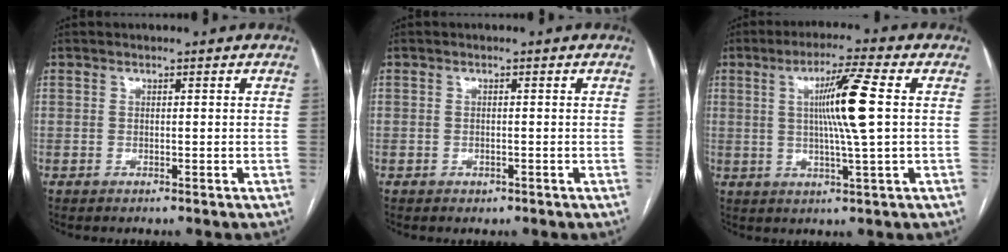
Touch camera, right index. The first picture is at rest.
{"total": 0.8, "force": [-0.5, 0.6, 0.3], "torque": [-0.005, 0.001, -0.005]}
{"total": 9.4, "force": [1.4, -0.9, 9.3], "torque": [-0.165, 0.000, 0.025]}